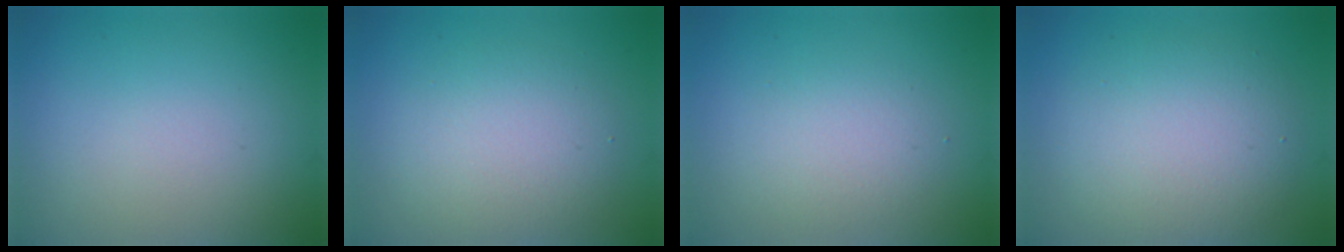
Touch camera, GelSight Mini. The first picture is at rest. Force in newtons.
{"total": 4.0, "press": 3.9, "slide": 0.2}
{"total": 2.4, "press": 2.4, "slide": 0.3}
{"total": 5.5, "press": 5.5, "slide": 0.5}